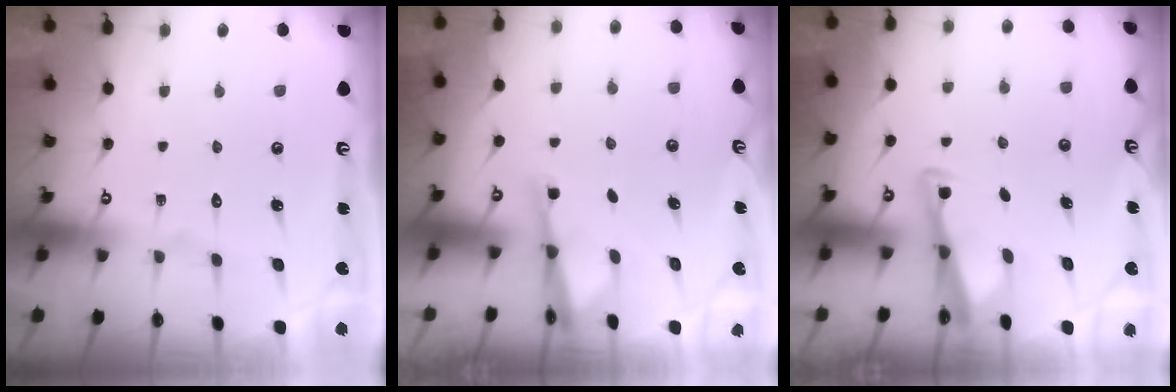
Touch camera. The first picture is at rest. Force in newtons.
{"total": 2.7, "press": 2.7, "slide": 0.5}
{"total": 3.0, "press": 2.9, "slide": 0.3}